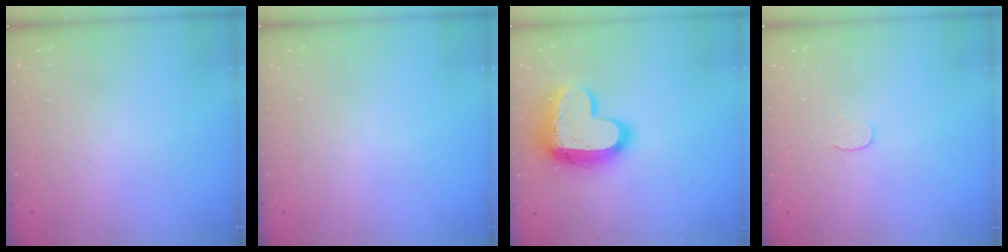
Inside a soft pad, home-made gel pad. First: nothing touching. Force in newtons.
{"total": 0.0}
{"total": 16.9, "press": 16.8, "slide": 1.3}
{"total": 3.7, "press": 3.7, "slide": 0.3}